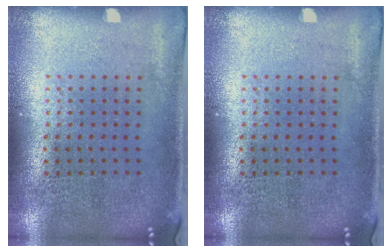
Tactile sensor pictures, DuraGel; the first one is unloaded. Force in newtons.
{"total": 0.0}